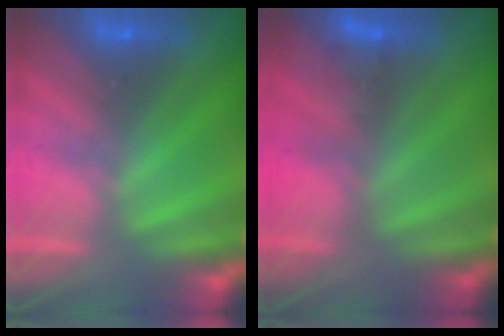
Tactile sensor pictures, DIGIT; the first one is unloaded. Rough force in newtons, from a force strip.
{"total": 2.1}